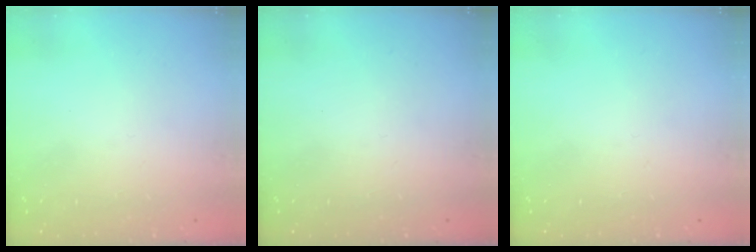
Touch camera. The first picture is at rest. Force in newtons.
{"total": 0.0}
{"total": 0.0}